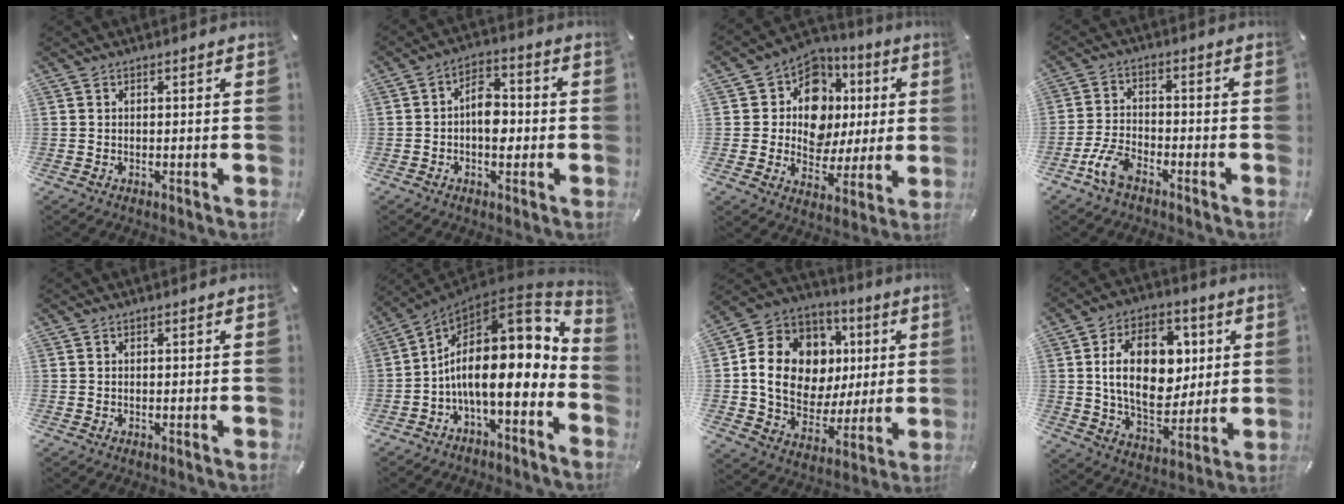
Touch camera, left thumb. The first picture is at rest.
{"total": 7.0, "force": [-1.1, 4.5, 5.2], "torque": [-0.067, 0.009, -0.023]}
{"total": 12.8, "force": [3.0, 11.0, 5.9], "torque": [-0.094, -0.024, 0.061]}
{"total": 7.0, "force": [-4.5, 3.3, 4.2], "torque": [-0.111, 0.007, -0.091]}
{"total": 0.0}
{"total": 17.4, "force": [0.5, 8.2, 15.4], "torque": [-0.253, -0.044, 0.004]}
{"total": 16.5, "force": [2.0, 13.9, 8.6], "torque": [-0.158, -0.008, 0.049]}
{"total": 19.3, "force": [3.4, 13.2, 13.6], "torque": [-0.234, 0.004, 0.060]}